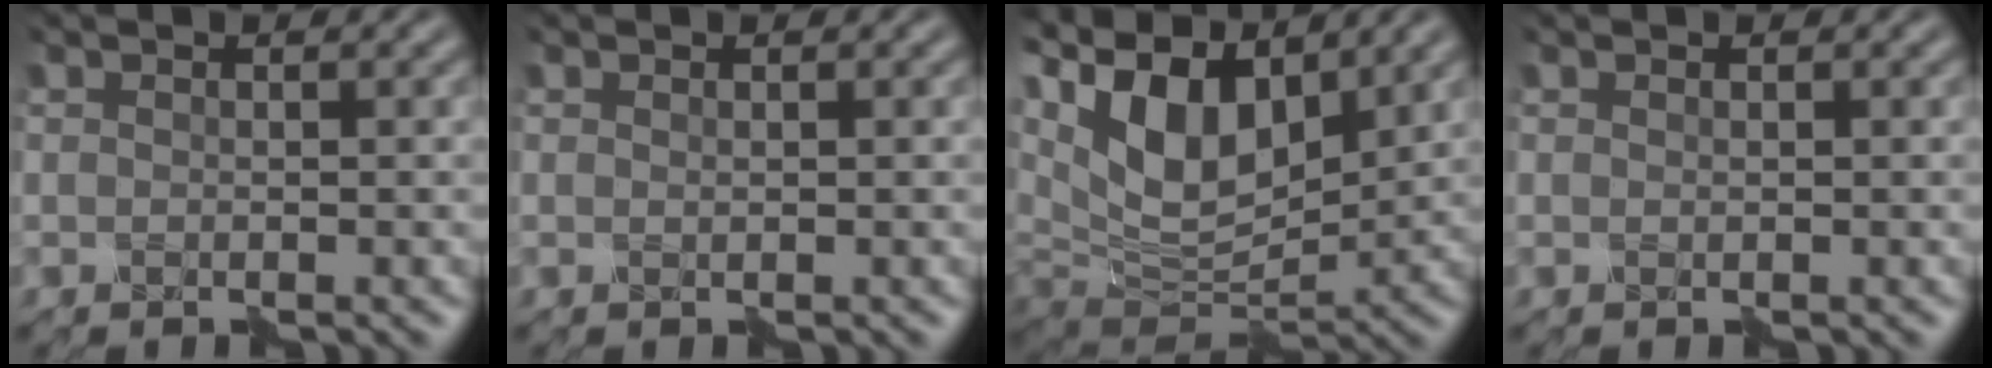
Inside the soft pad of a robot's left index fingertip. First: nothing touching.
{"total": 0.0}
{"total": 11.6, "force": [5.0, 6.0, 8.7], "torque": [-0.188, 0.028, 0.080]}
{"total": 0.0}